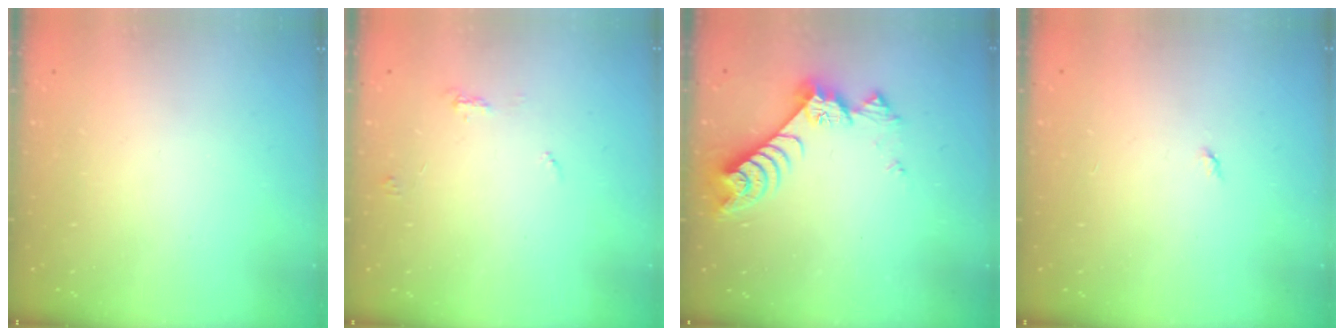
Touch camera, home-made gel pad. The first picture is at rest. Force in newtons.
{"total": 5.6, "press": 5.6, "slide": 0.4}
{"total": 8.7, "press": 8.7, "slide": 0.4}
{"total": 2.8, "press": 2.8, "slide": 0.4}